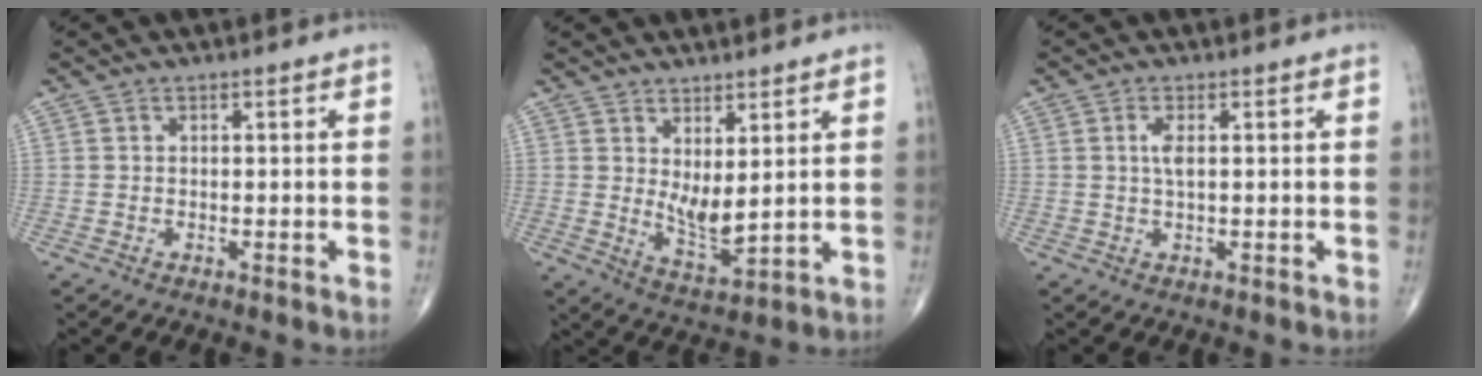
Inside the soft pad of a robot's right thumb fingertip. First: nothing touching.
{"total": 6.2, "force": [2.0, 2.2, 5.4], "torque": [-0.090, -0.033, 0.049]}
{"total": 2.2, "force": [0.4, 0.6, 2.0], "torque": [-0.044, 0.002, 0.009]}